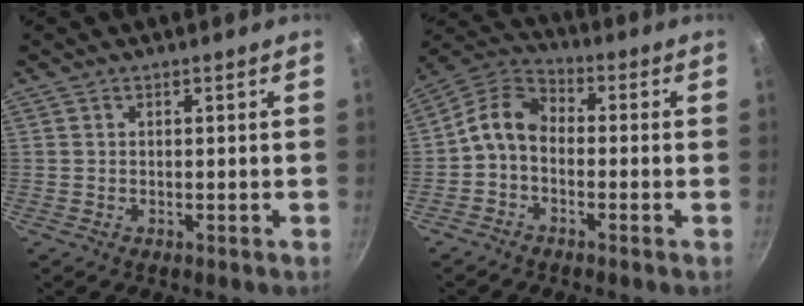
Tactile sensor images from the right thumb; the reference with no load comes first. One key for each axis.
{"total": 7.7, "fx": -1.5, "fy": 5.4, "fz": 5.3, "tx": -0.099, "ty": 0.039, "tz": -0.048}